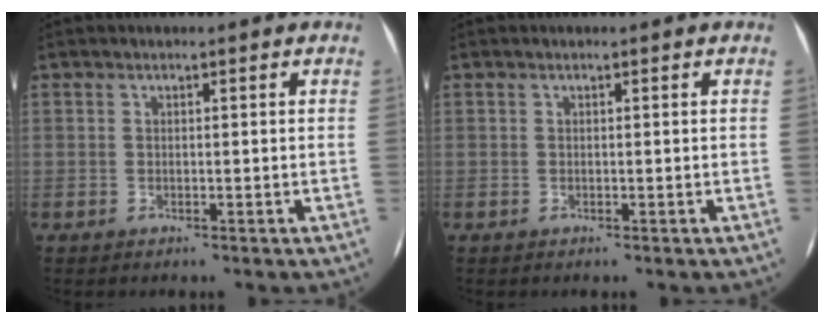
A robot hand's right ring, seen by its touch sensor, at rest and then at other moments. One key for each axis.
{"total": 0.0}